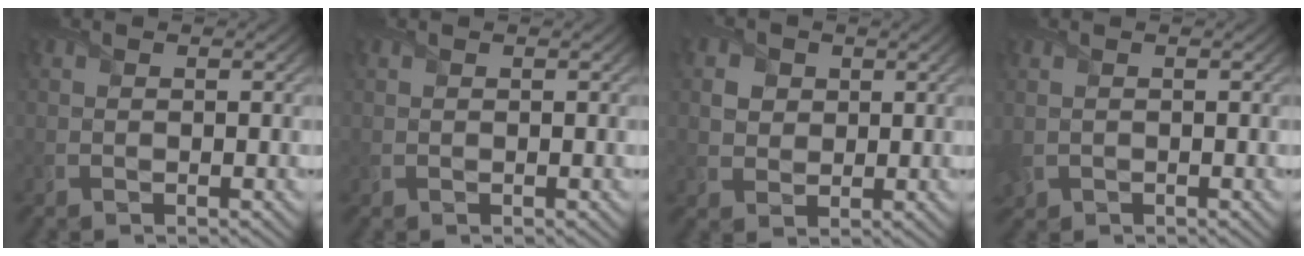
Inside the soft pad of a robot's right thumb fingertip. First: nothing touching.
{"total": 0.0}
{"total": 2.9, "force": [0.9, 2.5, 1.0], "torque": [-0.029, 0.000, 0.012]}
{"total": 1.5, "force": [-0.1, 1.2, 1.0], "torque": [-0.033, -0.006, 0.001]}